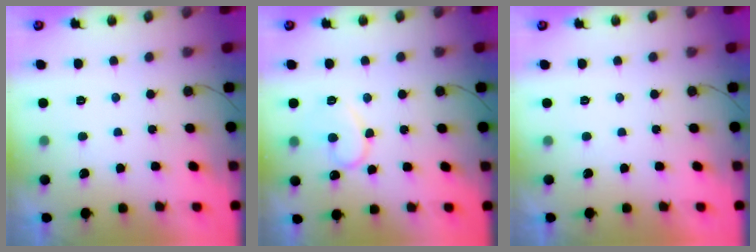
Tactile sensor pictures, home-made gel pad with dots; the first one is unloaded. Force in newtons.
{"total": 11.0, "press": 11.0, "slide": 1.0}
{"total": 1.7, "press": 1.7, "slide": 0.0}